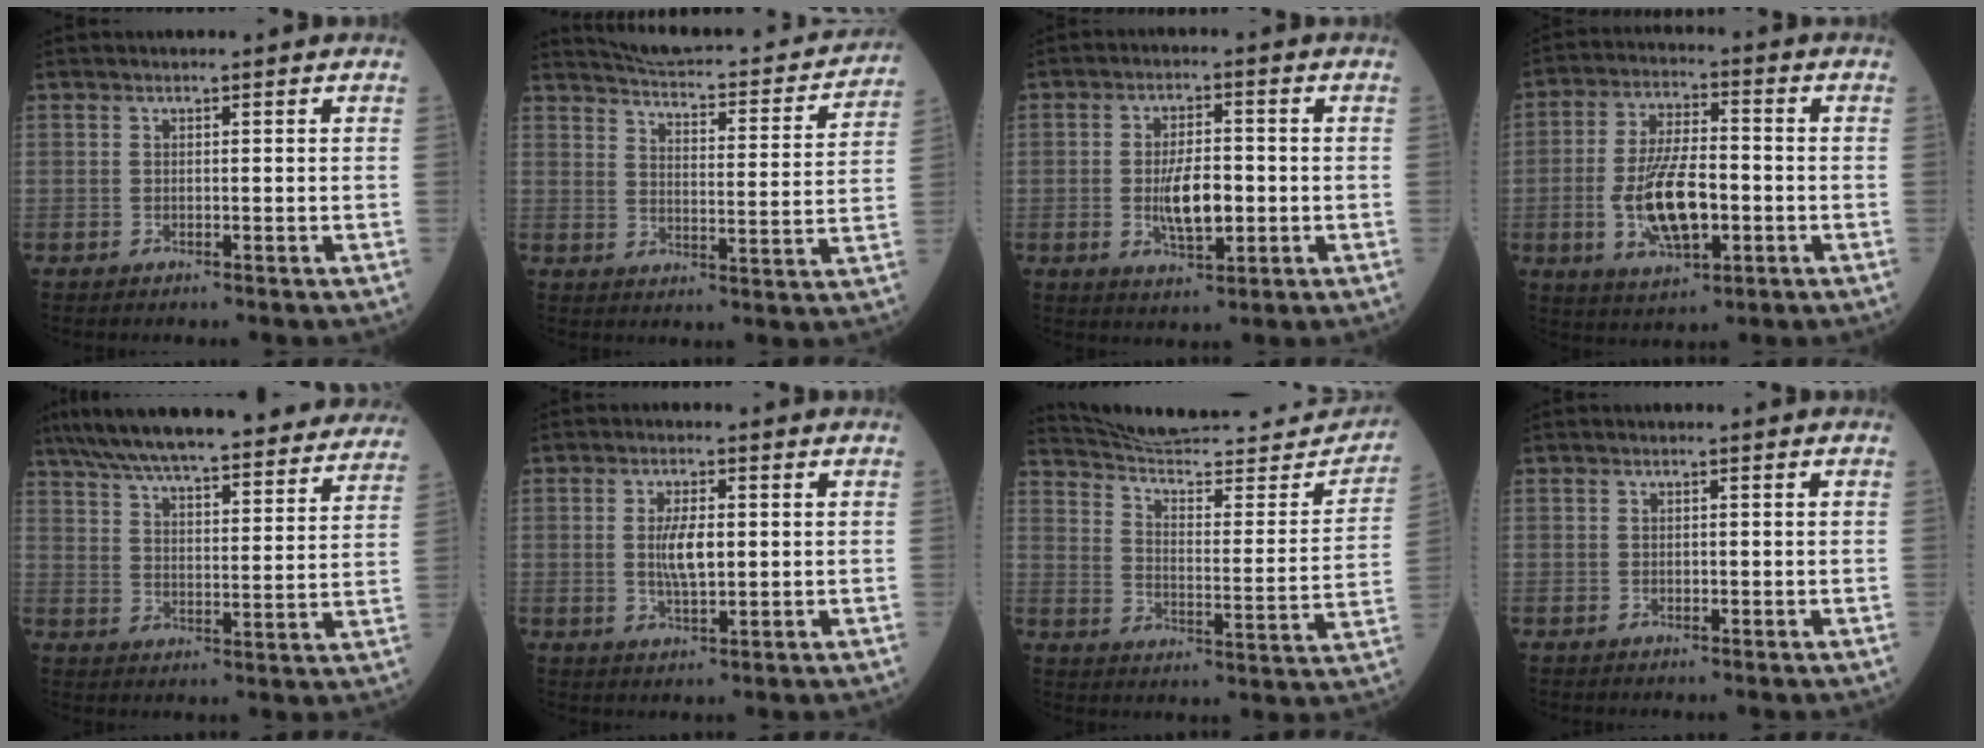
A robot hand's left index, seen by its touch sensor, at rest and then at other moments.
{"total": 18.5, "force": [16.8, 3.7, 6.7], "torque": [-0.089, -0.015, 0.206]}
{"total": 6.9, "force": [-1.0, 2.6, 6.3], "torque": [-0.122, -0.002, -0.014]}
{"total": 11.7, "force": [-2.5, 4.5, 10.5], "torque": [-0.212, 0.000, -0.042]}
{"total": 32.2, "force": [28.3, 5.8, 14.2], "torque": [-0.233, -0.017, 0.365]}
{"total": 4.9, "force": [0.5, 1.5, 4.7], "torque": [-0.097, 0.001, 0.009]}
{"total": 24.5, "force": [23.5, 2.7, 6.5], "torque": [-0.089, -0.071, 0.312]}
{"total": 0.6, "force": [-0.1, 0.4, 0.4], "torque": [-0.010, 0.000, -0.002]}